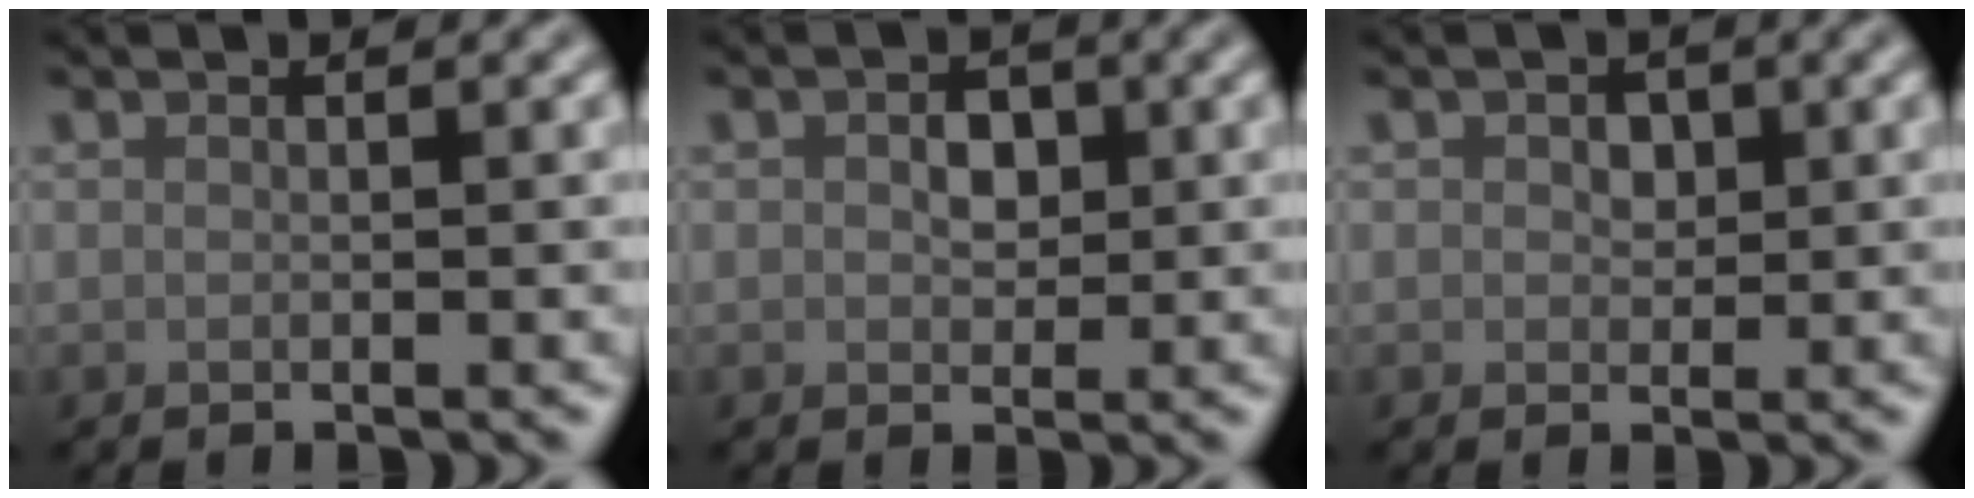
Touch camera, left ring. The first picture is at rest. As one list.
[{"total": 2.1, "force": [0.3, 1.5, 1.4], "torque": [-0.023, 0.000, 0.001]}, {"total": 1.5, "force": [0.4, 1.2, 0.8], "torque": [-0.014, -0.002, 0.004]}]